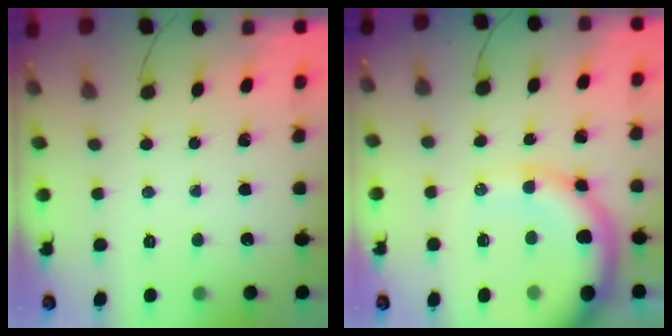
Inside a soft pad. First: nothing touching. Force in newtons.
{"total": 16.5, "press": 16.2, "slide": 3.6}